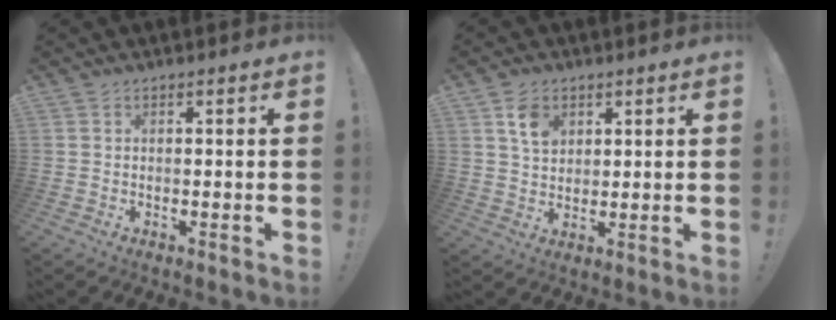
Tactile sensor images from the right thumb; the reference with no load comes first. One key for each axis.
{"total": 7.0, "fx": 3.5, "fy": 5.0, "fz": 3.4, "tx": -0.043, "ty": -0.010, "tz": 0.063}